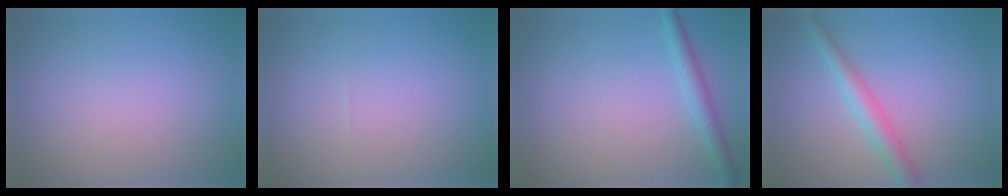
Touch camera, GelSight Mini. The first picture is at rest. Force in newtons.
{"total": 0.0}
{"total": 2.2, "press": 2.2, "slide": 0.1}
{"total": 2.9, "press": 2.9, "slide": 0.1}